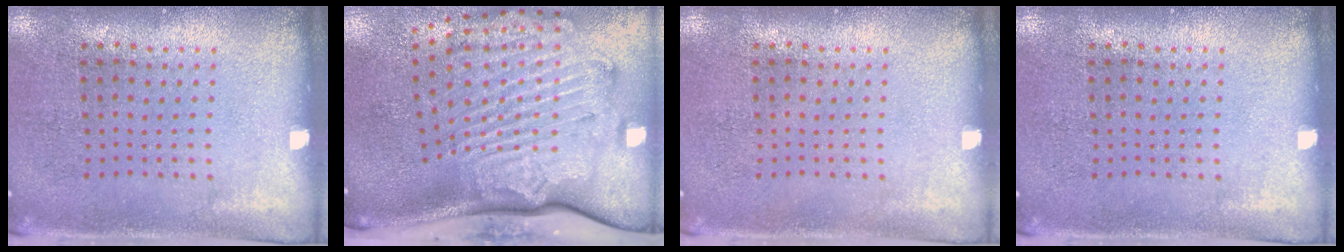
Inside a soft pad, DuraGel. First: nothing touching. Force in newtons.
{"total": 3.6, "press": 2.5, "slide": 2.7}
{"total": 0.0}
{"total": 0.0}